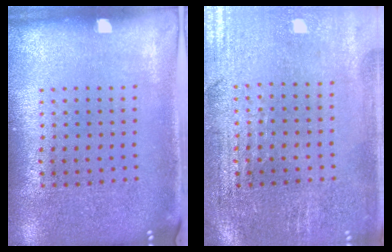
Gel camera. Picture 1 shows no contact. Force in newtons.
{"total": 0.8, "press": 0.7, "slide": 0.5}